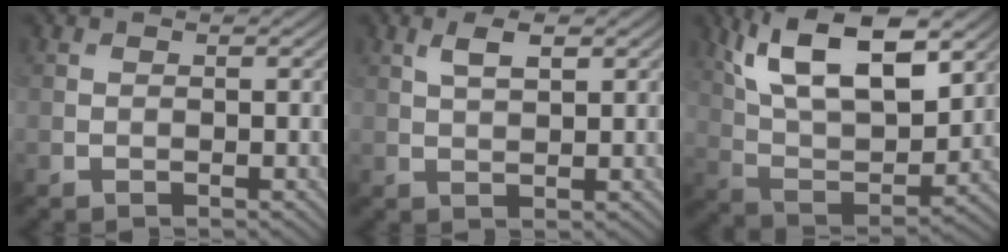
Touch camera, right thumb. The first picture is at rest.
{"total": 3.0, "force": [1.4, 1.1, 2.4], "torque": [-0.052, 0.001, 0.028]}
{"total": 15.2, "force": [7.9, 6.6, 11.2], "torque": [-0.221, 0.003, 0.131]}